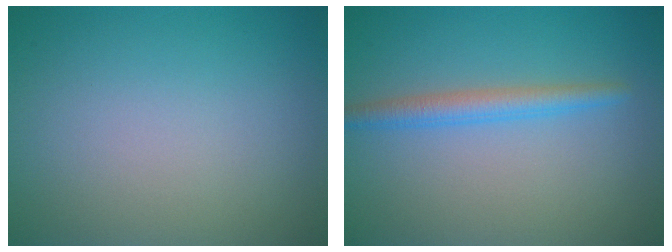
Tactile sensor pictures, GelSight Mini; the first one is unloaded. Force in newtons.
{"total": 2.4, "press": 2.4, "slide": 0.1}